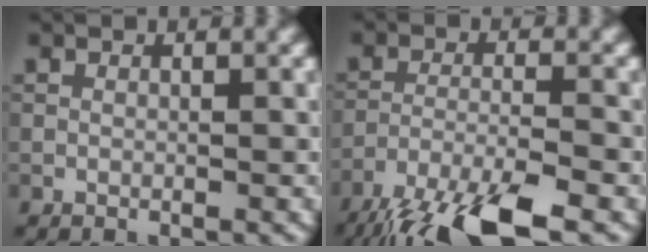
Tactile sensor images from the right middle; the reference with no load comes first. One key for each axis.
{"total": 9.0, "fx": -6.7, "fy": 2.0, "fz": 5.7, "tx": -0.103, "ty": -0.012, "tz": -0.127}